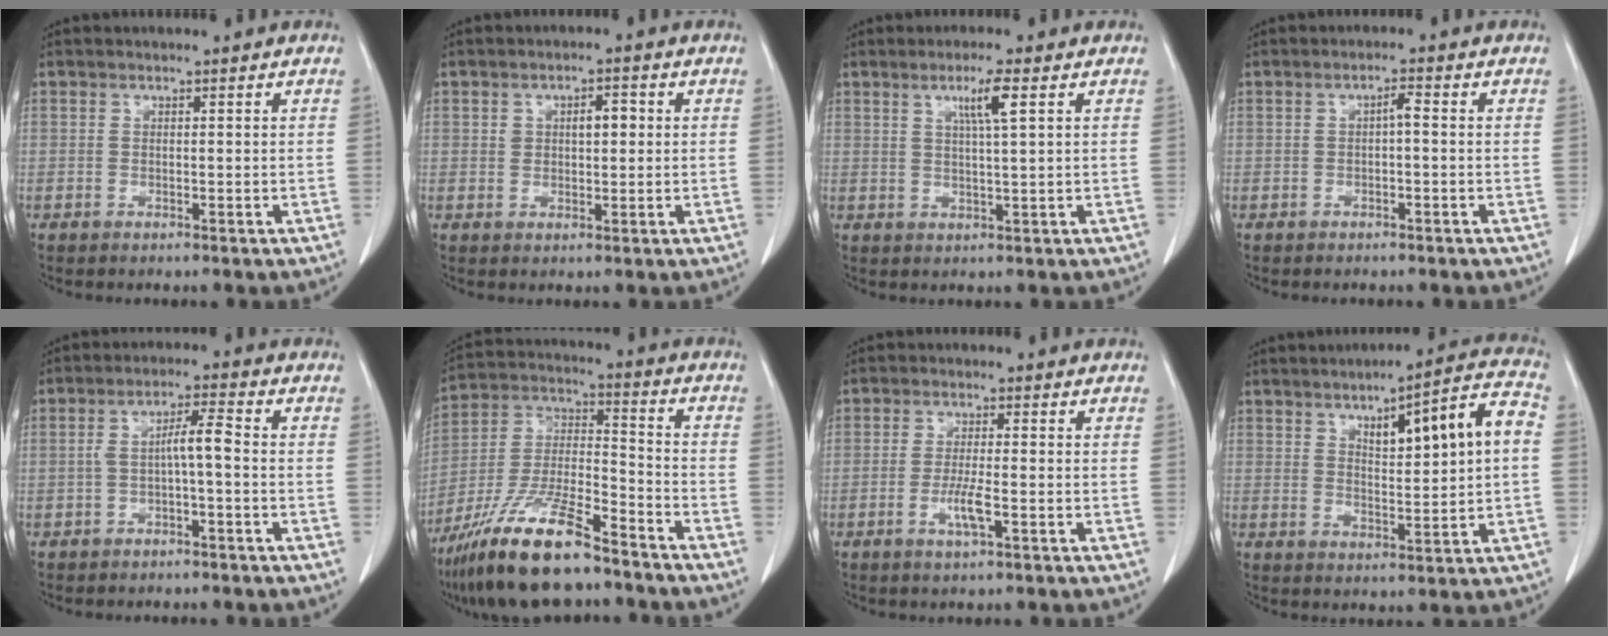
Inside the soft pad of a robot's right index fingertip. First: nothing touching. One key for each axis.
{"total": 3.5, "fx": 0.8, "fy": 1.8, "fz": 3.0, "tx": -0.049, "ty": 0.011, "tz": 0.016}
{"total": 4.3, "fx": 1.8, "fy": -0.5, "fz": 3.9, "tx": -0.073, "ty": -0.002, "tz": 0.033}
{"total": 1.6, "fx": -0.2, "fy": 0.3, "fz": 1.6, "tx": -0.028, "ty": 0.005, "tz": -0.003}
{"total": 4.4, "fx": -0.9, "fy": 0.5, "fz": 4.2, "tx": -0.076, "ty": 0.018, "tz": -0.011}
{"total": 17.3, "fx": -12.9, "fy": 3.0, "fz": 11.1, "tx": -0.240, "ty": -0.020, "tz": -0.236}
{"total": 3.8, "fx": -1.4, "fy": 0.2, "fz": 3.5, "tx": -0.070, "ty": -0.005, "tz": -0.027}
{"total": 11.7, "fx": 2.6, "fy": 1.7, "fz": 11.3, "tx": -0.163, "ty": 0.026, "tz": 0.040}